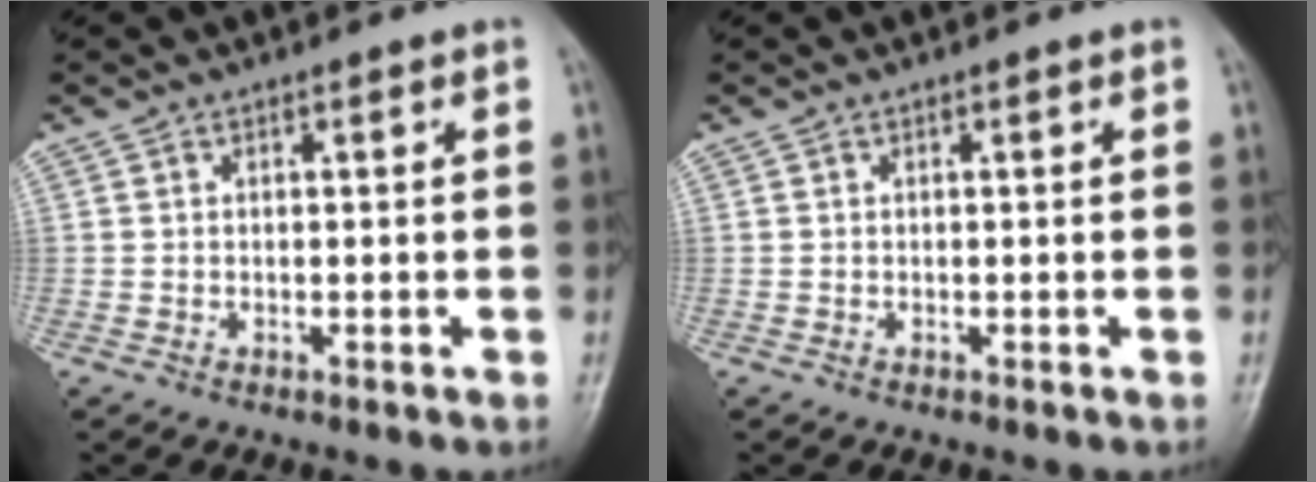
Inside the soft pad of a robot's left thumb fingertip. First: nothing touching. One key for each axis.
{"total": 0.0}